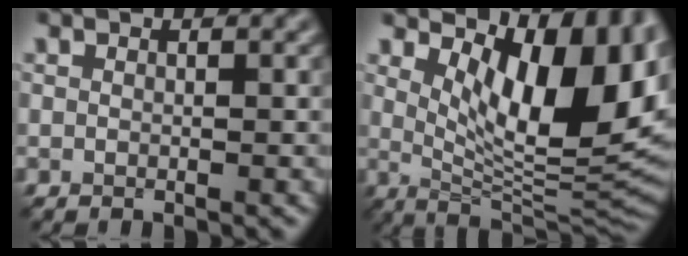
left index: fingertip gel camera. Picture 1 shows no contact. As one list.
[{"total": 12.6, "force": [4.1, 5.2, 10.7], "torque": [-0.146, -0.011, 0.075]}]